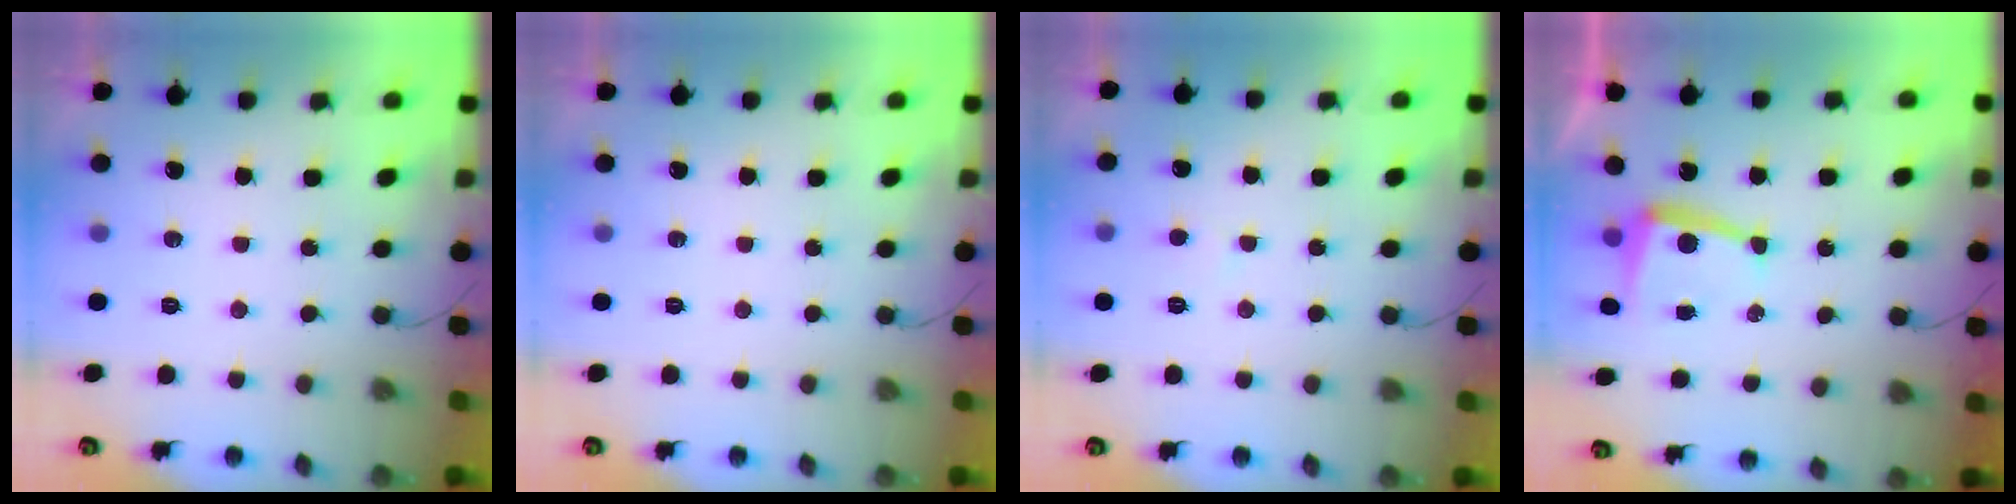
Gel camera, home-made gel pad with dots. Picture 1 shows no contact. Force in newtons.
{"total": 0.0}
{"total": 2.0, "press": 2.0, "slide": 0.3}
{"total": 6.0, "press": 6.0, "slide": 0.6}